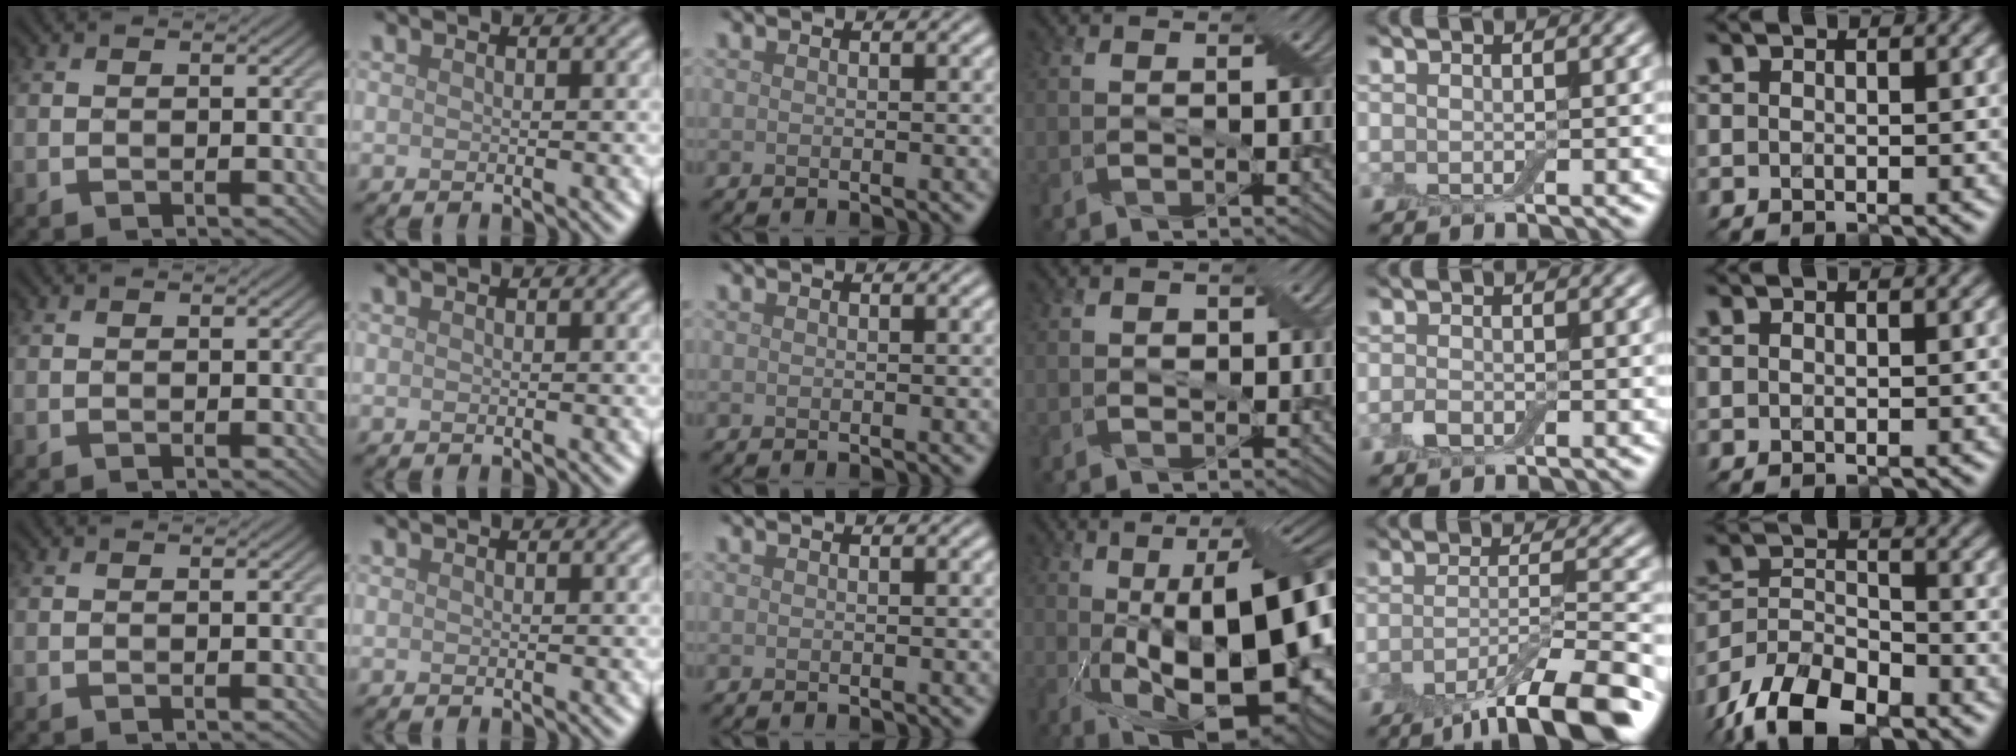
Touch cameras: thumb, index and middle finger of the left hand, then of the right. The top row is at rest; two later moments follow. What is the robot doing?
{"motion": "insert", "object": "drawer"}